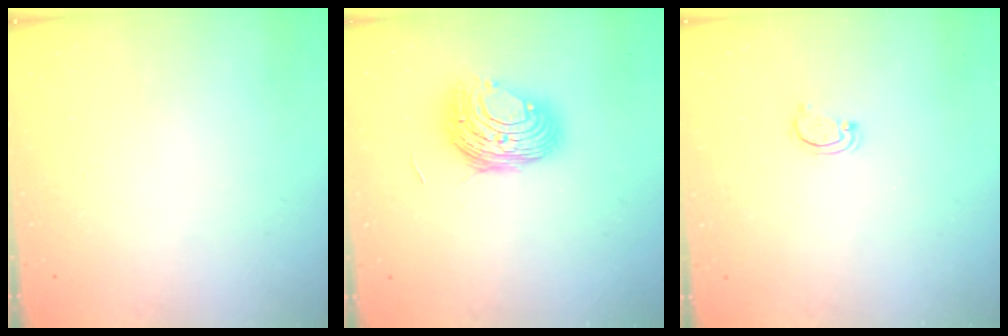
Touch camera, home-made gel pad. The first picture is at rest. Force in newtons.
{"total": 10.1, "press": 10.1, "slide": 0.7}
{"total": 2.2, "press": 2.1, "slide": 0.4}